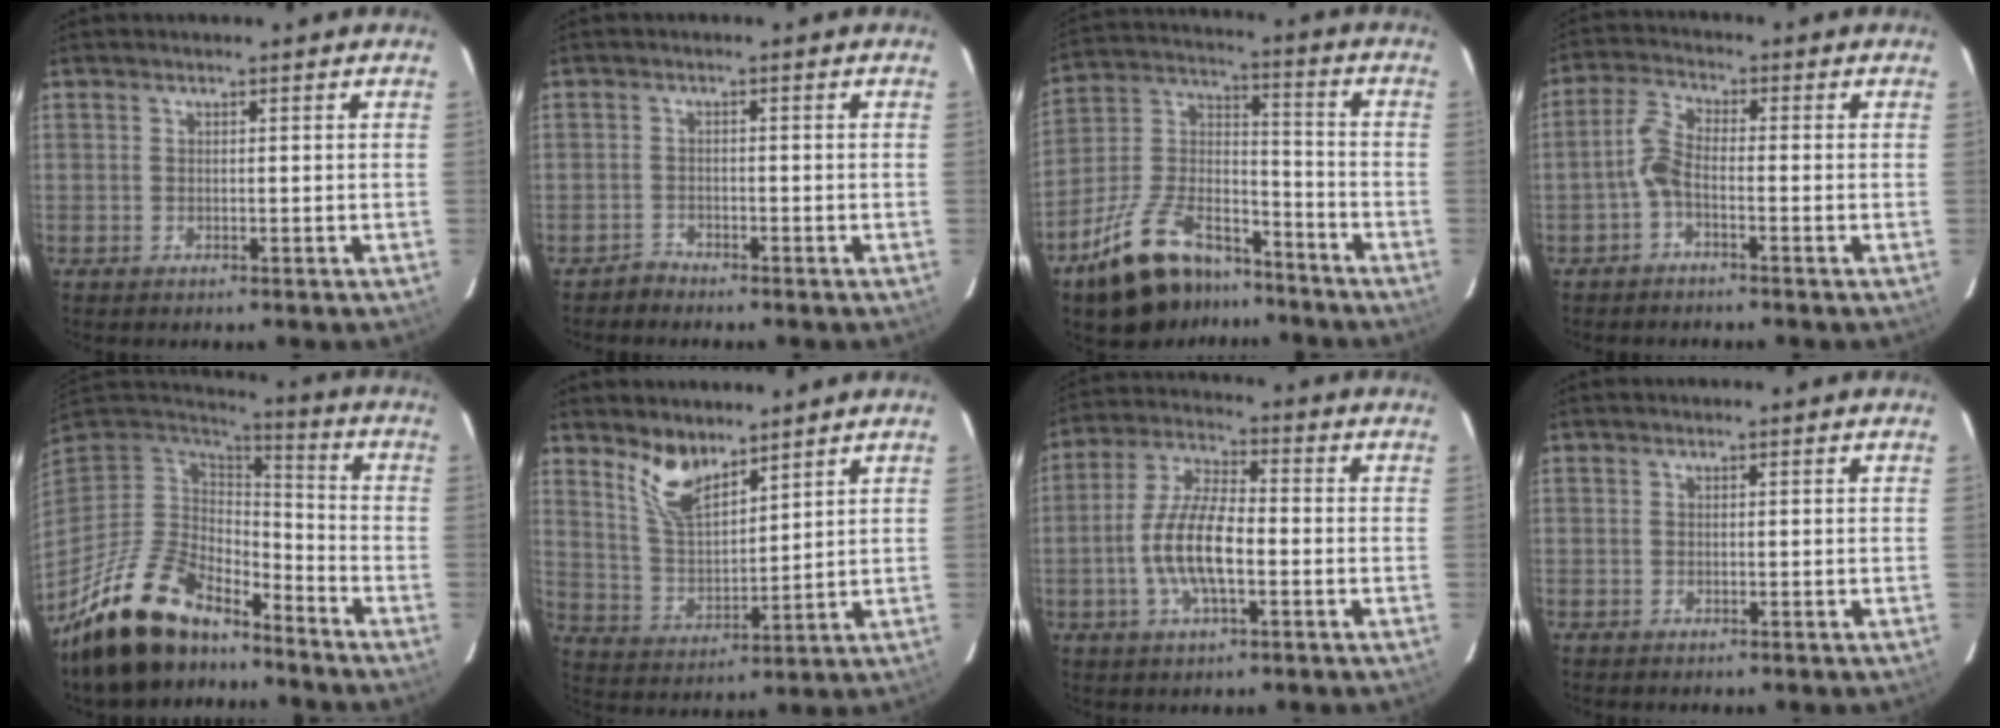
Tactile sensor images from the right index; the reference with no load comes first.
{"total": 1.5, "force": [-1.3, 0.5, -0.6], "torque": [0.008, 0.007, -0.027]}
{"total": 19.2, "force": [-13.3, 9.3, 10.3], "torque": [-0.210, 0.030, -0.216]}
{"total": 4.0, "force": [-1.8, 1.3, 3.3], "torque": [-0.081, 0.013, -0.040]}
{"total": 22.6, "force": [-16.7, 9.8, 11.7], "torque": [-0.251, -0.011, -0.282]}
{"total": 8.7, "force": [6.6, 3.0, 4.8], "torque": [-0.093, -0.002, 0.136]}
{"total": 11.2, "force": [-2.8, 3.8, 10.1], "torque": [-0.208, 0.003, -0.054]}
{"total": 0.0}